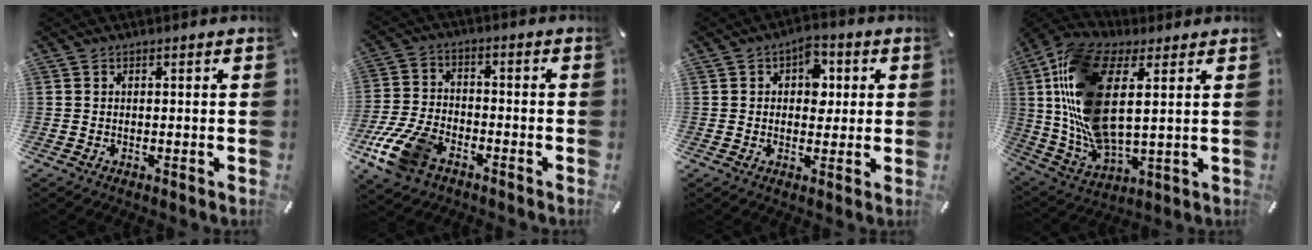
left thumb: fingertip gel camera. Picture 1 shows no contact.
{"total": 11.8, "force": [-6.7, 6.9, 6.9], "torque": [-0.149, 0.027, -0.124]}
{"total": 6.9, "force": [1.1, 5.2, 4.4], "torque": [-0.045, -0.001, 0.011]}
{"total": 18.0, "force": [5.0, 9.1, 14.7], "torque": [-0.338, -0.024, 0.086]}